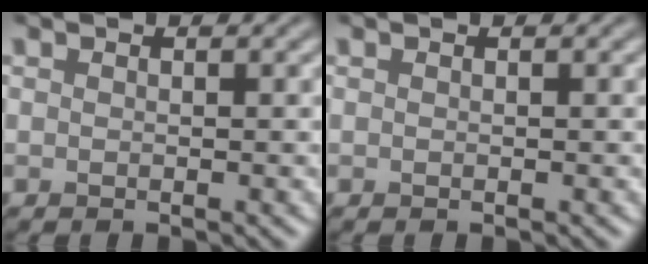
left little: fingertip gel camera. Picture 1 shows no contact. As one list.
[{"total": 0.0}]